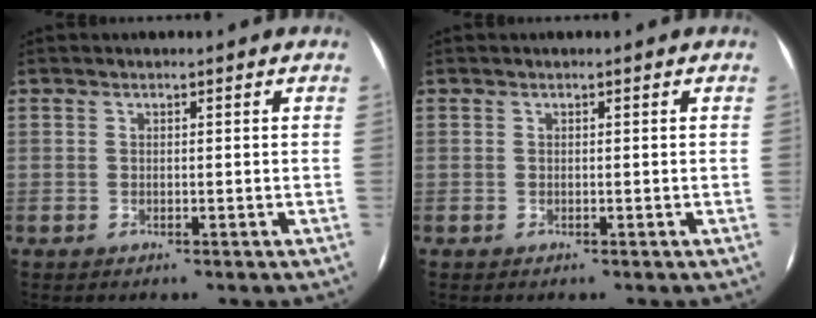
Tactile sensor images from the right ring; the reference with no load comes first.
{"total": 0.0}